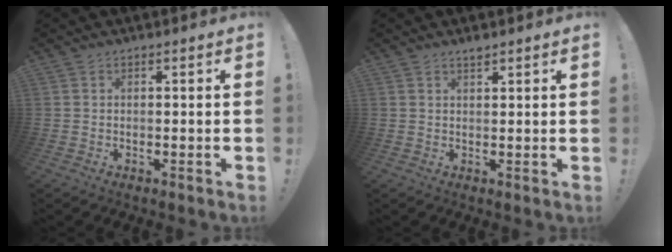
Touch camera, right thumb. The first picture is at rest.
{"total": 1.5, "force": [1.4, 0.1, 0.6], "torque": [0.003, -0.008, 0.022]}